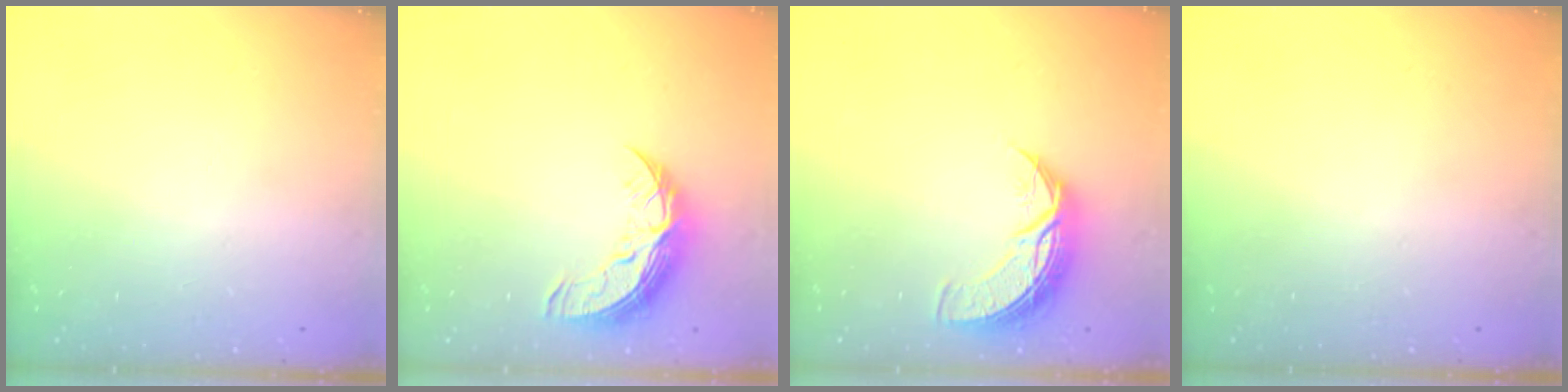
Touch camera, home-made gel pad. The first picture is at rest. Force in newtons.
{"total": 10.0, "press": 10.0, "slide": 0.6}
{"total": 9.0, "press": 9.0, "slide": 0.6}
{"total": 0.0}